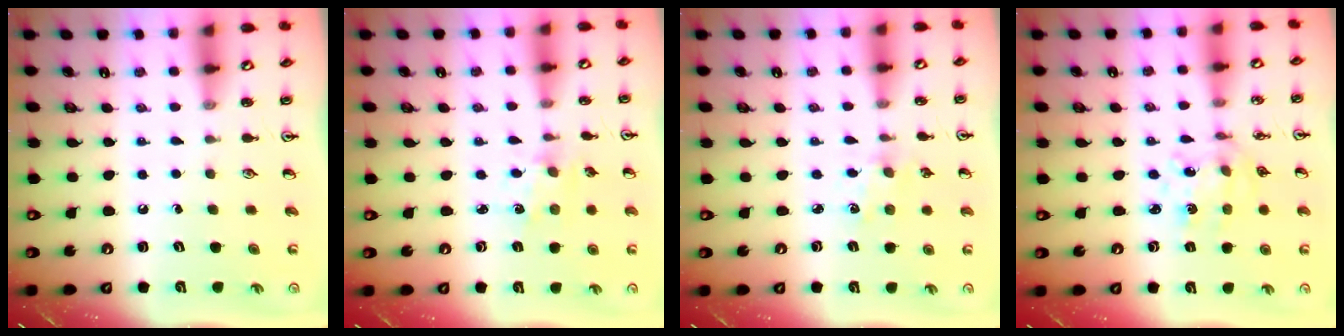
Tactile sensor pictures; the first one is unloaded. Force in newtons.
{"total": 1.7, "press": 1.7, "slide": 0.3}
{"total": 2.3, "press": 2.2, "slide": 0.4}
{"total": 5.1, "press": 4.7, "slide": 1.9}